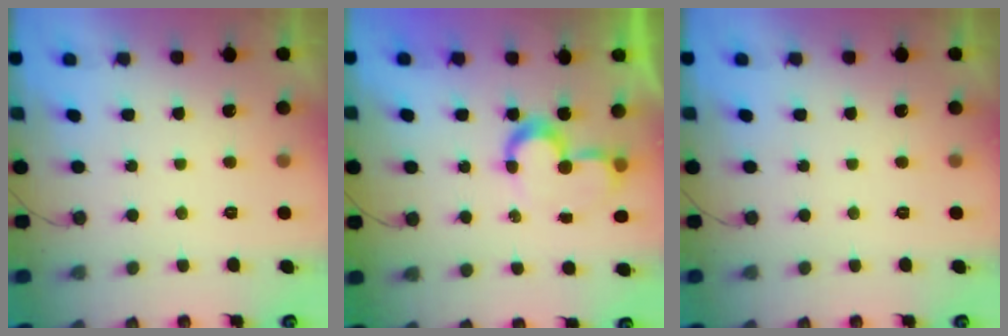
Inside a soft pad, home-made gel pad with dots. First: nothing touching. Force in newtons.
{"total": 9.1, "press": 9.0, "slide": 0.6}
{"total": 0.0}